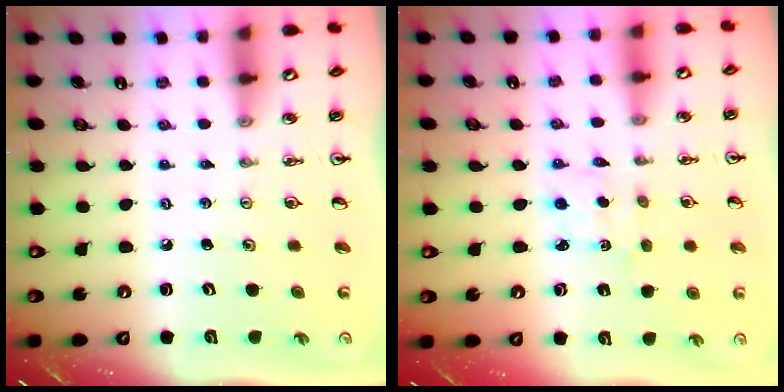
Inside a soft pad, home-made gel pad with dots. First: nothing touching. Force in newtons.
{"total": 2.3, "press": 2.1, "slide": 0.7}